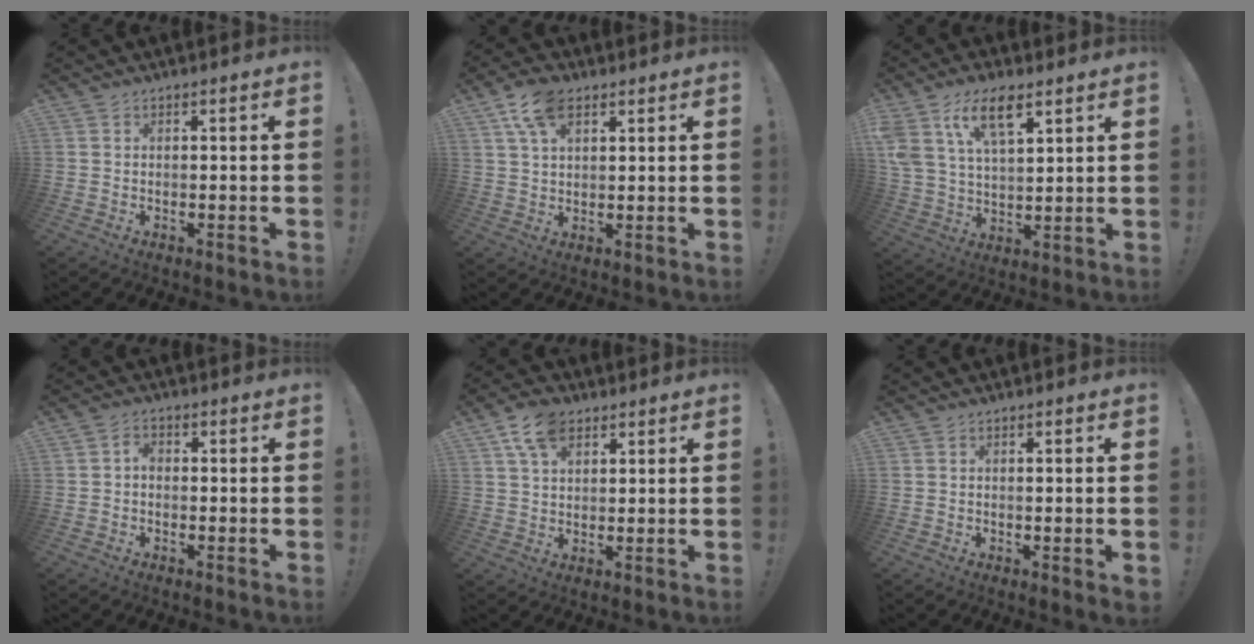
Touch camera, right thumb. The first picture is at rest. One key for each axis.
{"total": 9.3, "fx": 4.8, "fy": 5.1, "fz": 6.1, "tx": -0.102, "ty": -0.006, "tz": 0.091}
{"total": 12.9, "fx": 7.2, "fy": 6.1, "fz": 8.8, "tx": -0.161, "ty": -0.015, "tz": 0.134}
{"total": 2.5, "fx": -0.8, "fy": 1.7, "fz": 1.6, "tx": -0.032, "ty": 0.012, "tz": -0.015}
{"total": 9.3, "fx": 4.9, "fy": 5.9, "fz": 5.3, "tx": -0.086, "ty": -0.008, "tz": 0.091}
{"total": 1.5, "fx": 0.0, "fy": -0.1, "fz": 1.5, "tx": -0.025, "ty": -0.001, "tz": -0.001}